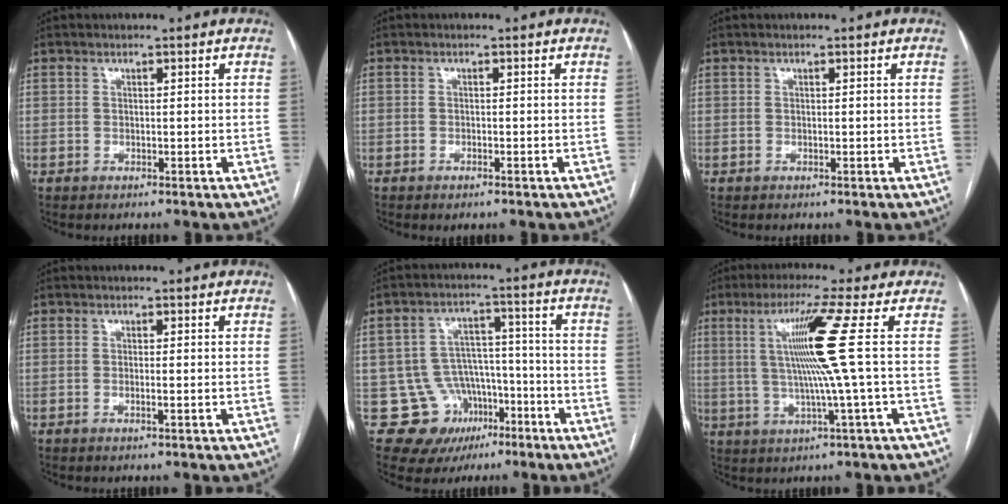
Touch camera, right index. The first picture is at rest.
{"total": 0.8, "force": [-0.5, 0.2, 0.5], "torque": [-0.008, 0.000, -0.008]}
{"total": 0.0}
{"total": 0.9, "force": [-0.3, -0.1, 0.8], "torque": [-0.017, 0.000, -0.005]}
{"total": 11.0, "force": [-4.9, 9.7, 1.8], "torque": [-0.024, 0.057, -0.062]}
{"total": 9.8, "force": [1.5, -2.8, 9.2], "torque": [-0.163, 0.005, 0.035]}